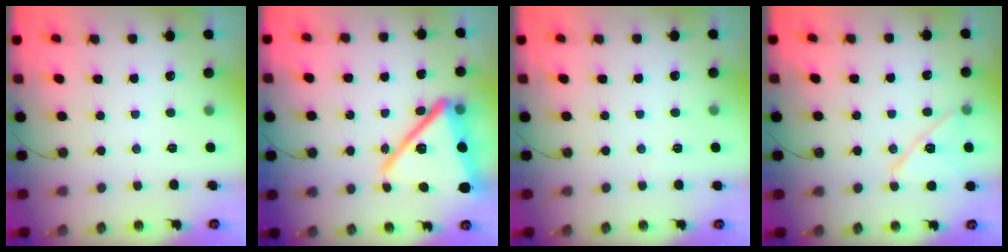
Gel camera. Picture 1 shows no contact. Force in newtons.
{"total": 22.6, "press": 22.6, "slide": 1.7}
{"total": 2.0, "press": 2.0, "slide": 0.4}
{"total": 13.2, "press": 13.2, "slide": 0.6}